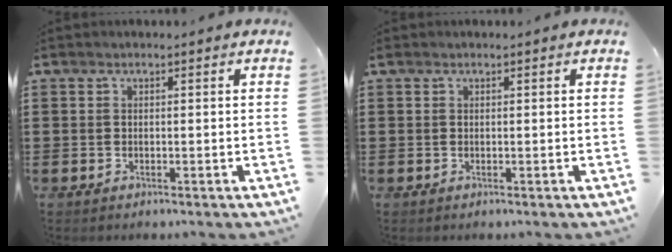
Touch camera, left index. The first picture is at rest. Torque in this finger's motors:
{"motor_torque": [0.16, -0.20, 0.01, 0.02]}